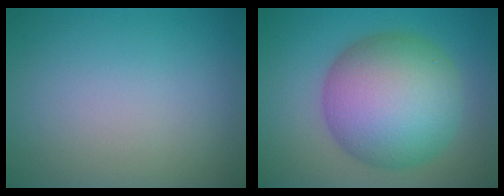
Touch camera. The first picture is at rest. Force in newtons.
{"total": 12.2, "press": 12.1, "slide": 0.2}